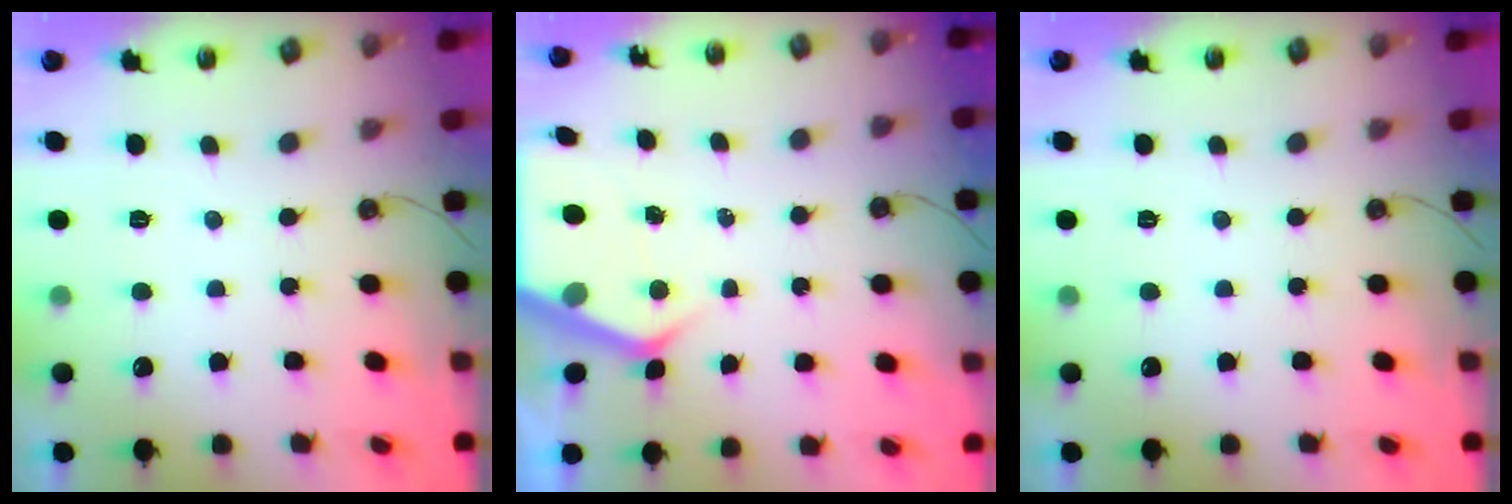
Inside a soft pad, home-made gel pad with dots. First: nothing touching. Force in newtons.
{"total": 5.9, "press": 5.9, "slide": 0.7}
{"total": 0.0}